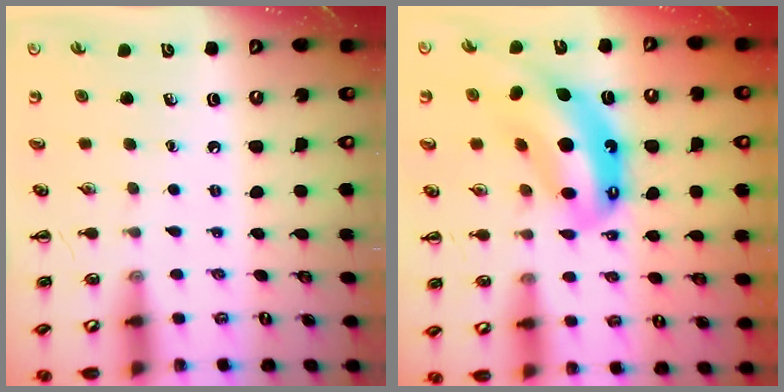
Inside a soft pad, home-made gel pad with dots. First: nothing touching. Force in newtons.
{"total": 14.5, "press": 13.9, "slide": 4.1}